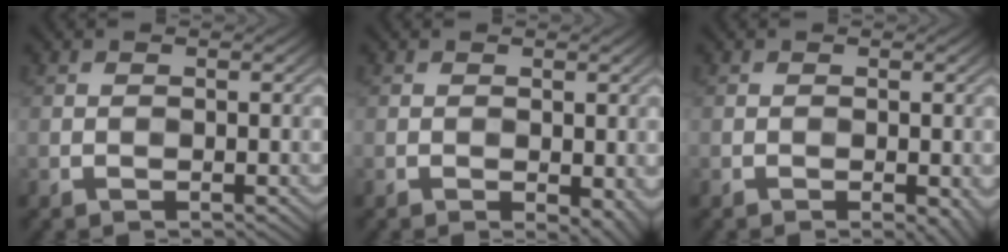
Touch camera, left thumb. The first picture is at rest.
{"total": 3.0, "force": [-1.1, 1.6, 2.3], "torque": [-0.028, -0.010, -0.010]}
{"total": 1.6, "force": [-0.6, 0.5, 1.4], "torque": [-0.019, -0.004, -0.005]}